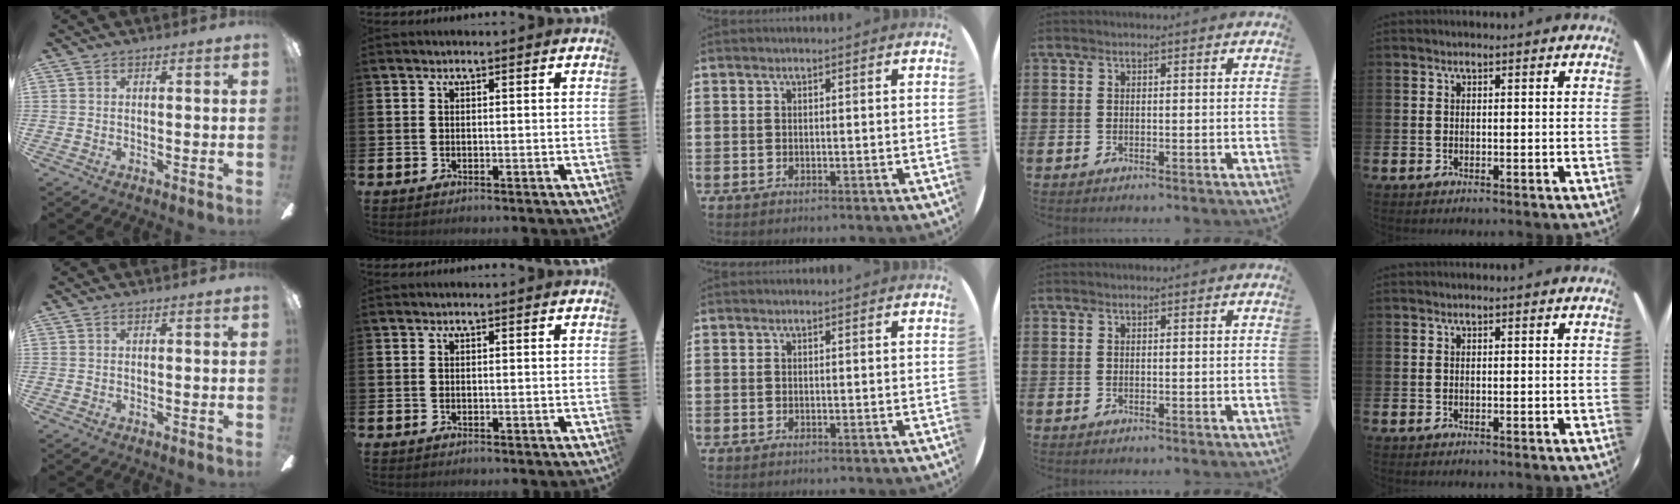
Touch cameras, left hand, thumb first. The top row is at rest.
{}